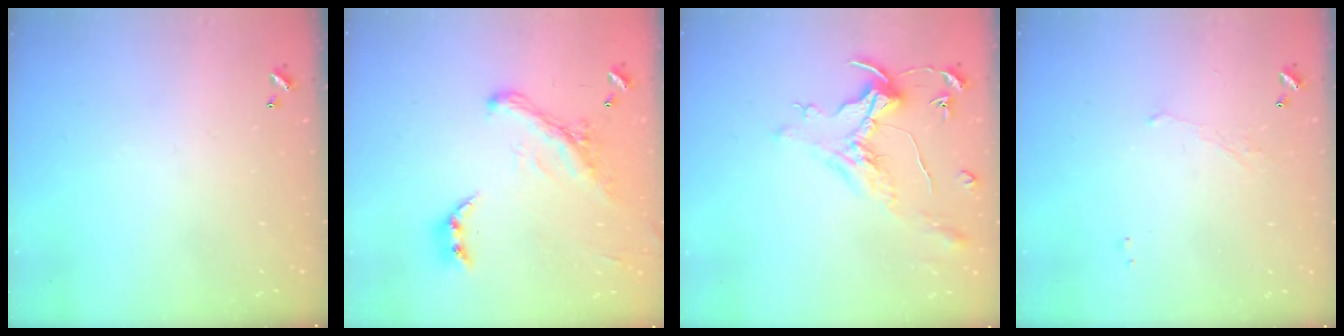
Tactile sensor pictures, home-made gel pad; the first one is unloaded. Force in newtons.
{"total": 5.8, "press": 5.6, "slide": 1.6}
{"total": 1.4, "press": 1.2, "slide": 0.7}
{"total": 0.6, "press": 0.0, "slide": 0.6}